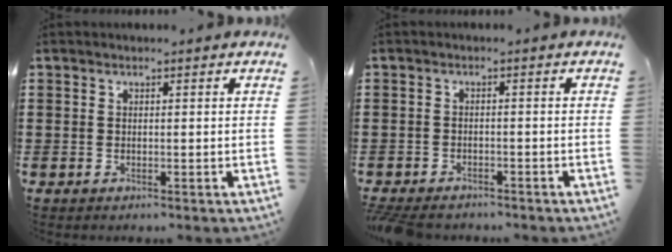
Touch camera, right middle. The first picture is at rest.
{"total": 2.0, "force": [-1.9, 0.4, 0.4], "torque": [-0.019, -0.002, -0.042]}